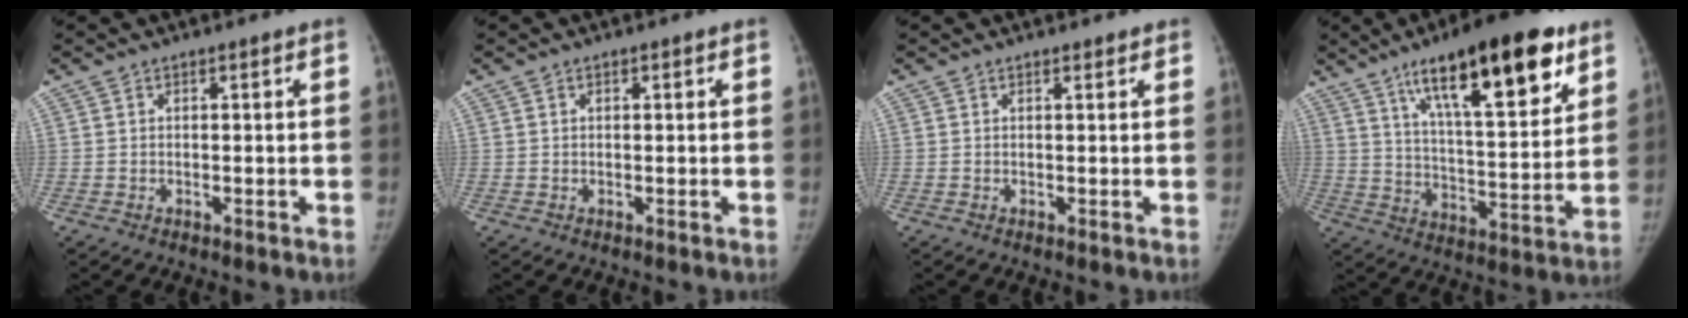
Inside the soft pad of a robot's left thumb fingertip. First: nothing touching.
{"total": 0.7, "force": [0.3, 0.5, 0.5], "torque": [-0.003, 0.002, 0.003]}
{"total": 0.7, "force": [0.6, 0.3, 0.2], "torque": [-0.005, -0.004, 0.007]}
{"total": 24.1, "force": [13.6, 7.2, 18.5], "torque": [-0.258, -0.046, 0.218]}